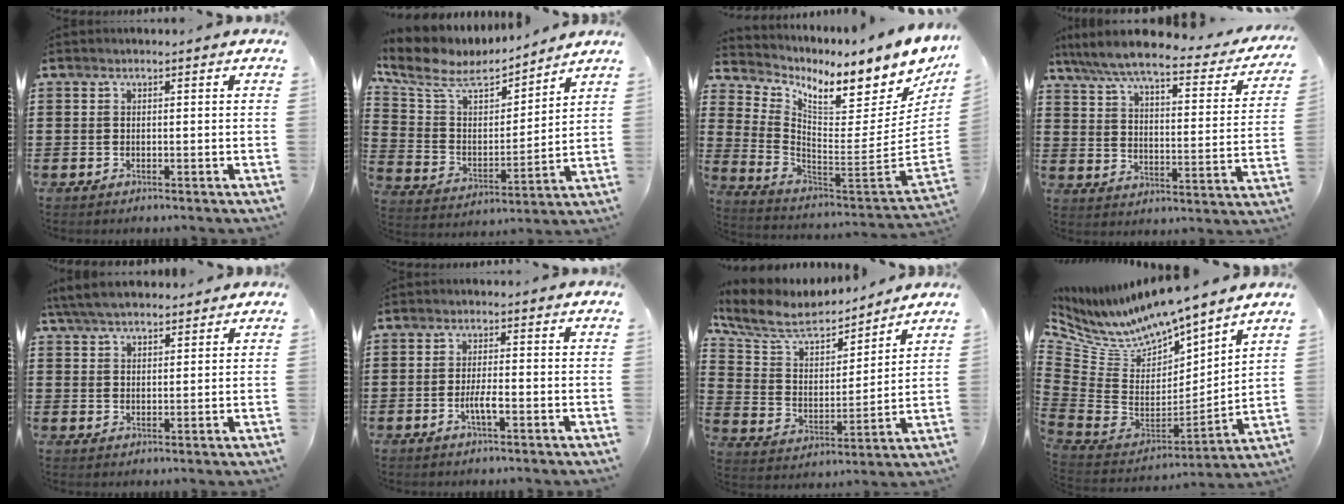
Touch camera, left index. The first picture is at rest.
{"total": 8.2, "force": [6.3, 3.3, 4.1], "torque": [-0.111, -0.031, 0.105]}
{"total": 7.7, "force": [5.6, 2.1, 4.9], "torque": [-0.100, -0.063, 0.089]}
{"total": 7.0, "force": [5.9, 0.5, 3.6], "torque": [-0.096, -0.038, 0.099]}
{"total": 5.1, "force": [4.7, 1.2, 1.8], "torque": [-0.049, -0.005, 0.088]}
{"total": 3.1, "force": [-1.1, 0.7, 2.8], "torque": [-0.055, -0.001, -0.021]}
{"total": 8.0, "force": [6.7, 2.8, 3.2], "torque": [-0.097, -0.038, 0.116]}
{"total": 7.5, "force": [7.0, 2.0, 1.6], "torque": [-0.074, -0.066, 0.122]}